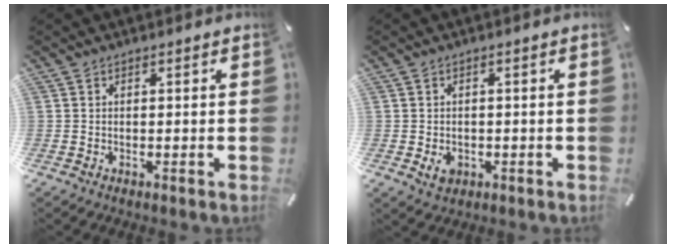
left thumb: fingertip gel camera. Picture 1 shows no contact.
{"total": 2.9, "force": [-0.7, 2.4, 1.6], "torque": [-0.025, -0.002, -0.014]}